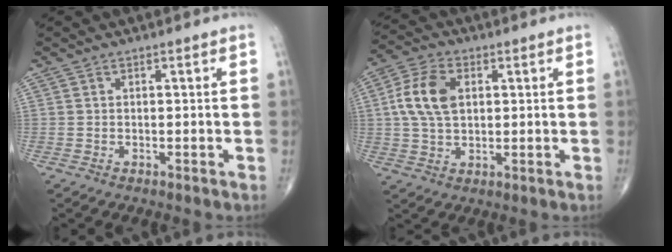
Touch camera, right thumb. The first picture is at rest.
{"total": 9.4, "force": [1.9, 5.5, 7.4], "torque": [-0.153, 0.007, 0.035]}